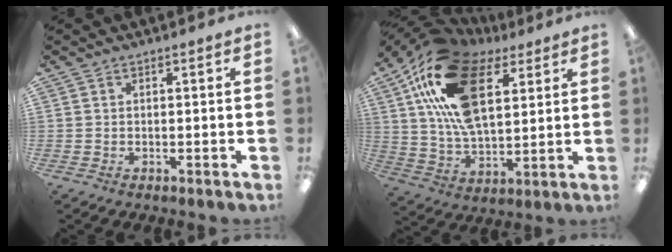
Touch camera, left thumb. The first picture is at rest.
{"total": 23.5, "force": [10.6, 12.9, 16.5], "torque": [-0.318, -0.028, 0.182]}